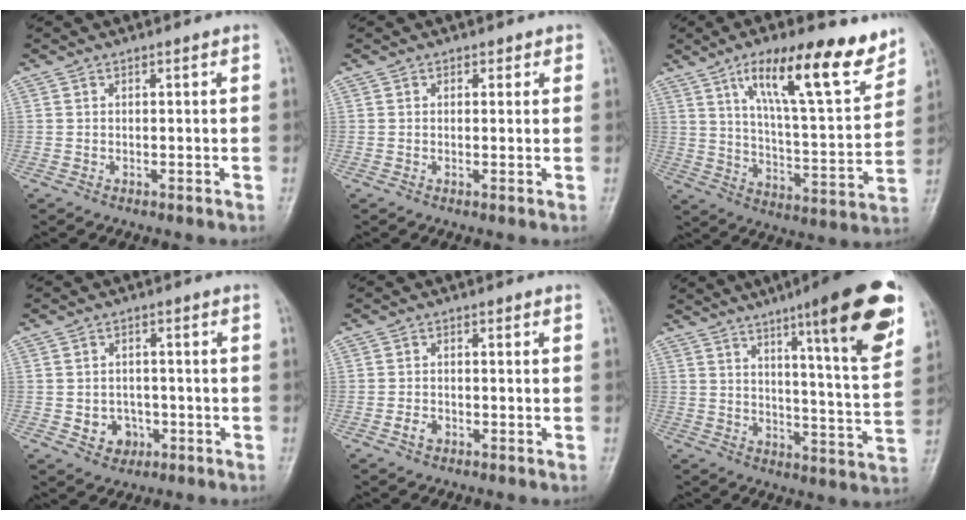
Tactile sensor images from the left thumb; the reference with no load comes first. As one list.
[{"total": 1.3, "force": [0.7, 1.0, 0.4], "torque": [0.013, -0.001, 0.004]}, {"total": 19.3, "force": [11.7, 5.3, 14.4], "torque": [-0.190, -0.053, 0.193]}, {"total": 4.9, "force": [-1.3, 4.3, 1.9], "torque": [-0.003, 0.010, -0.014]}, {"total": 2.1, "force": [-1.0, 1.6, 1.0], "torque": [-0.014, 0.007, -0.019]}, {"total": 19.4, "force": [10.4, 2.6, 16.1], "torque": [-0.199, -0.045, 0.148]}]